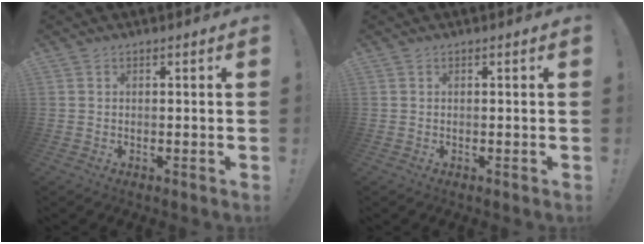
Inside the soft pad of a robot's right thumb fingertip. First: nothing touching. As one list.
[{"total": 0.0}]